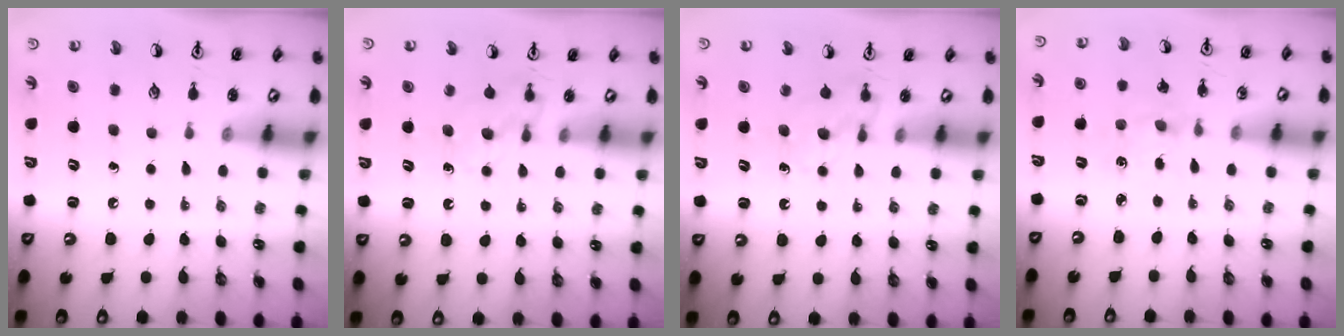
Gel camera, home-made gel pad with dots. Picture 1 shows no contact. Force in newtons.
{"total": 6.1, "press": 6.1, "slide": 0.4}
{"total": 6.1, "press": 6.1, "slide": 0.4}
{"total": 2.7, "press": 2.7, "slide": 0.4}